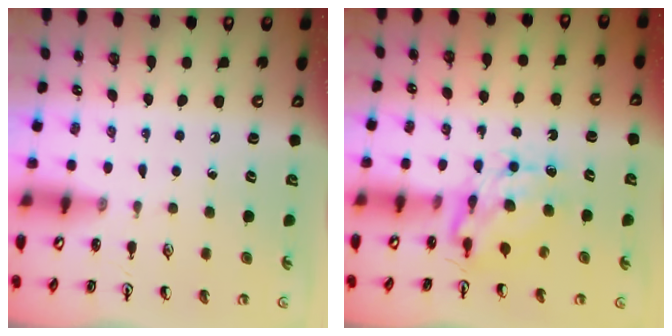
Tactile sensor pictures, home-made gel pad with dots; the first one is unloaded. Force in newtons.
{"total": 8.0, "press": 8.0, "slide": 0.6}